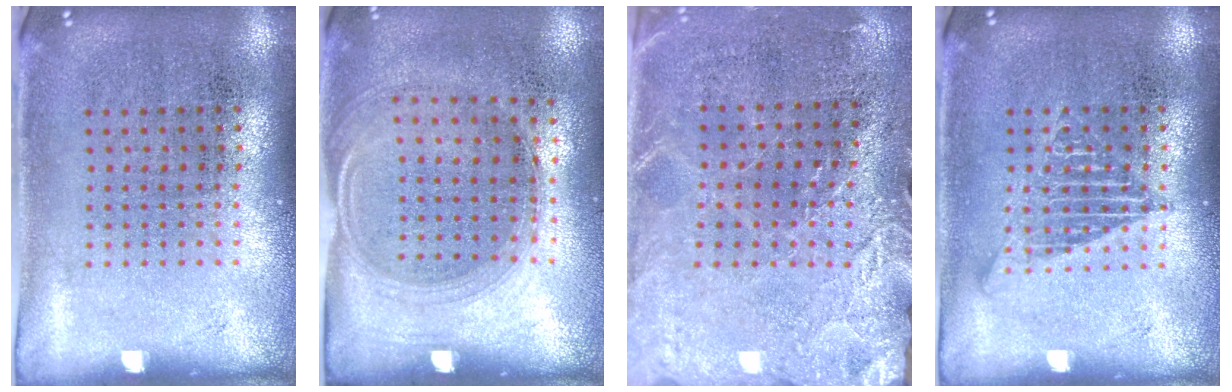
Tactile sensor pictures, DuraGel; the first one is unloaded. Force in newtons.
{"total": 1.5, "press": 1.3, "slide": 0.8}
{"total": 2.8, "press": 2.6, "slide": 0.9}
{"total": 1.9, "press": 1.9, "slide": 0.2}